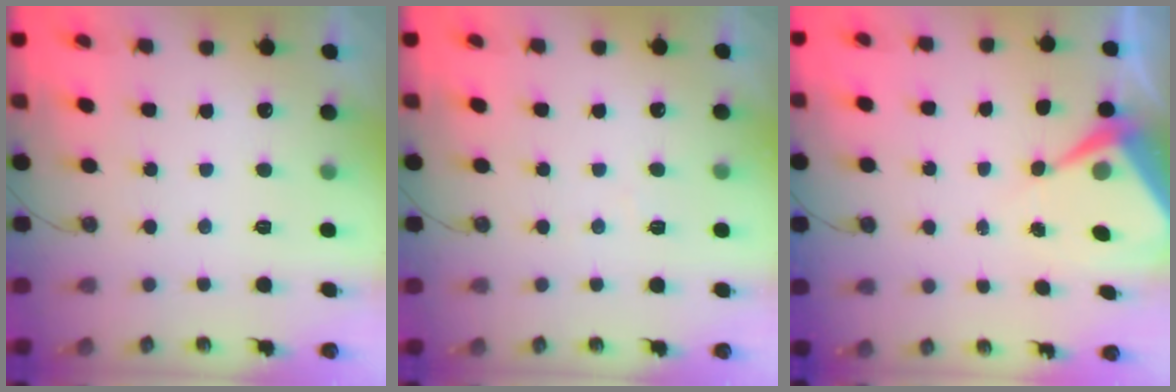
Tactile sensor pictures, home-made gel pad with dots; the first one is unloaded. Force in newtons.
{"total": 3.9, "press": 3.9, "slide": 0.6}
{"total": 6.6, "press": 6.5, "slide": 0.7}